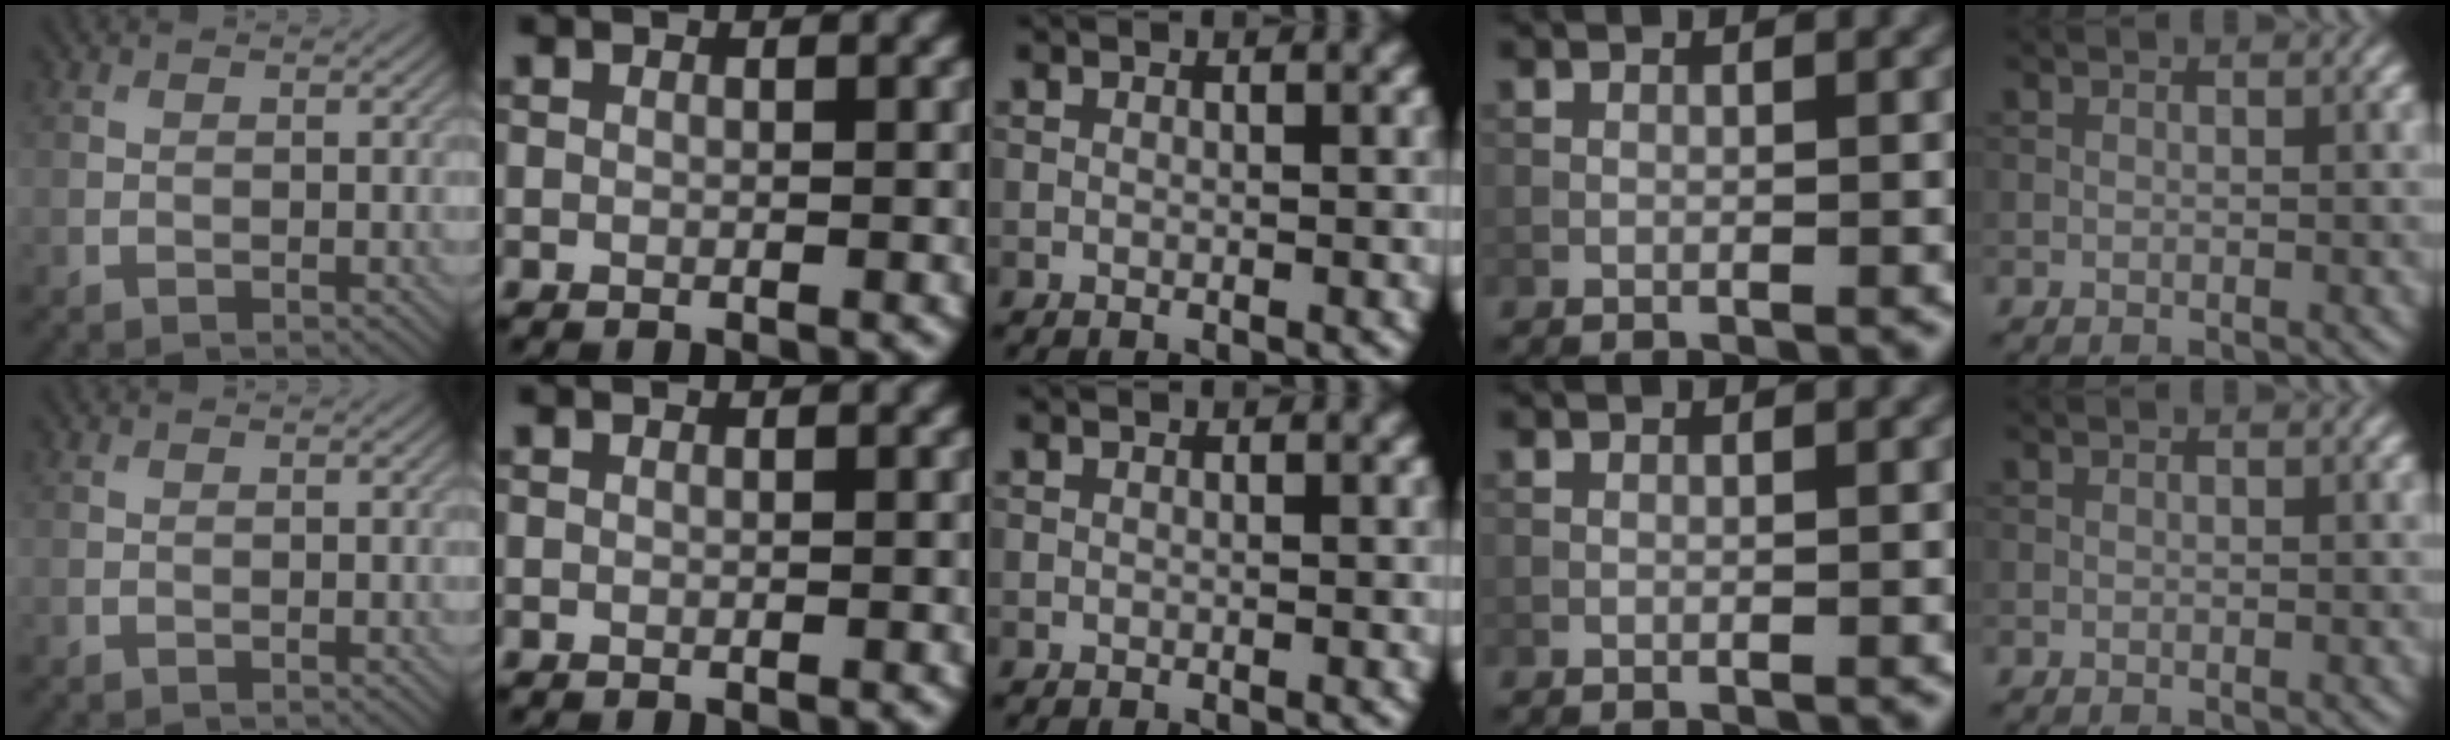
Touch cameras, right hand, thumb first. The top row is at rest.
{}